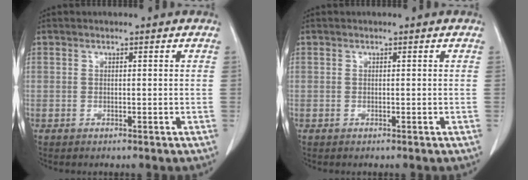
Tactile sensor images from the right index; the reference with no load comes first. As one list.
[{"total": 0.0}]